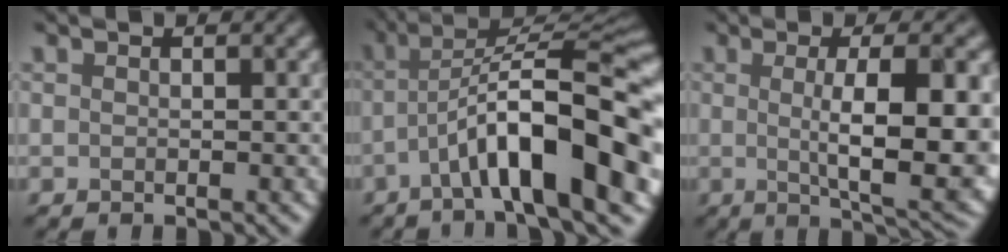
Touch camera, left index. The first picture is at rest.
{"total": 12.4, "force": [-4.1, 2.9, 11.3], "torque": [-0.173, 0.018, -0.051]}
{"total": 10.2, "force": [-0.5, 2.6, 9.8], "torque": [-0.131, -0.003, 0.012]}